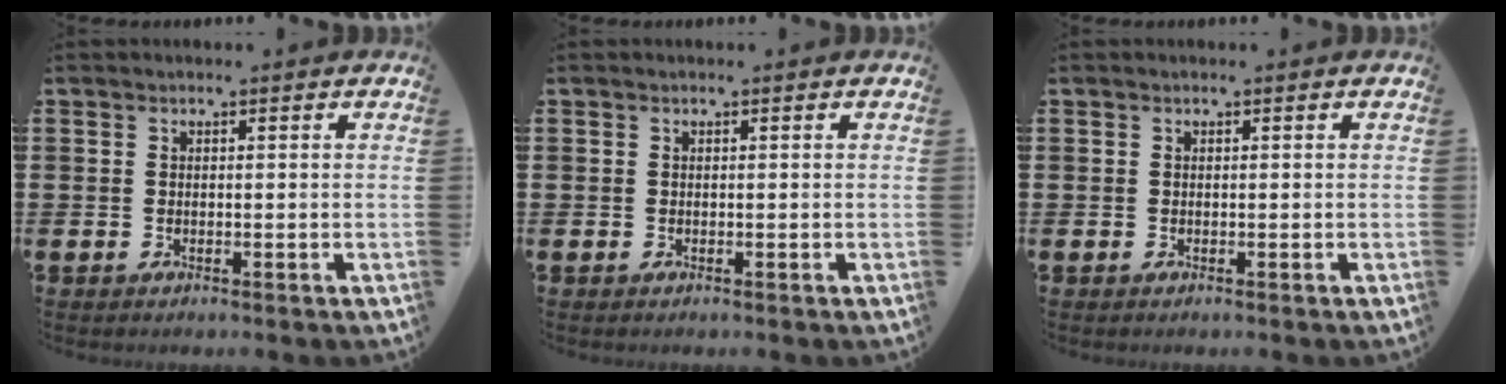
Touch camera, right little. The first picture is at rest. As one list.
[{"total": 0.0}, {"total": 0.0}]